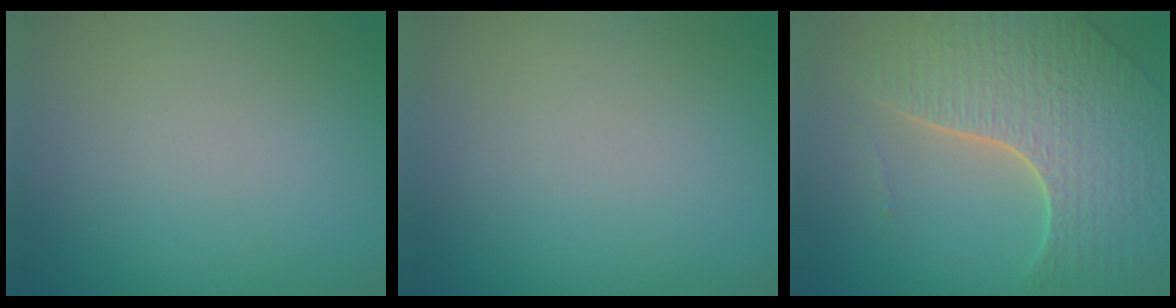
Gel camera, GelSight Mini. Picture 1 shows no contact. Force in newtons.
{"total": 0.0}
{"total": 7.0, "press": 5.0, "slide": 4.9}